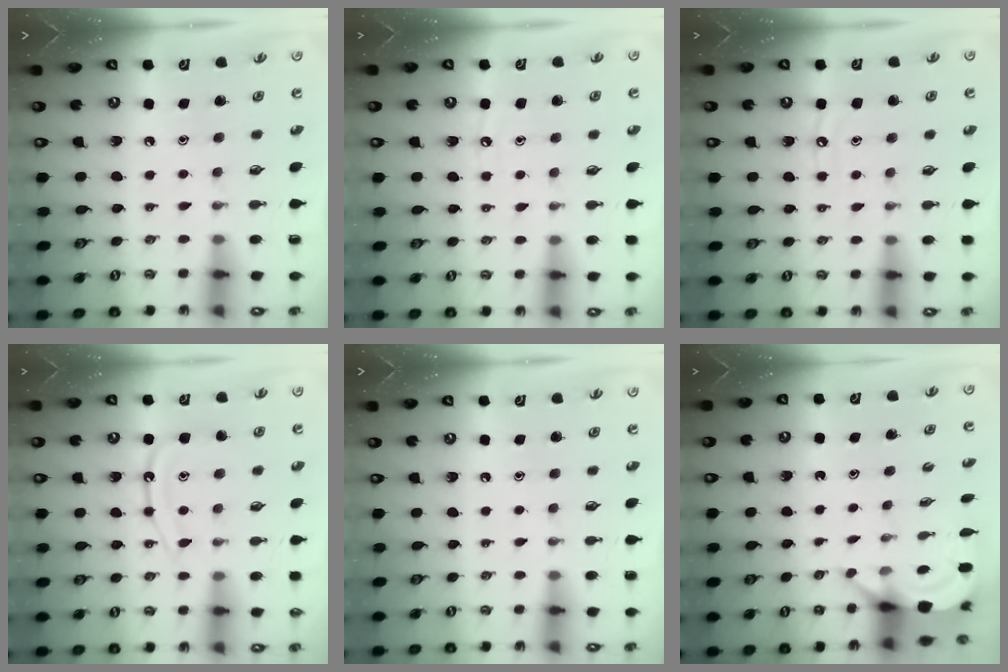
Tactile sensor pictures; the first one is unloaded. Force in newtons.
{"total": 4.9, "press": 4.8, "slide": 0.6}
{"total": 4.9, "press": 4.9, "slide": 0.5}
{"total": 12.4, "press": 12.4, "slide": 1.1}
{"total": 0.0}
{"total": 4.6, "press": 4.6, "slide": 0.3}